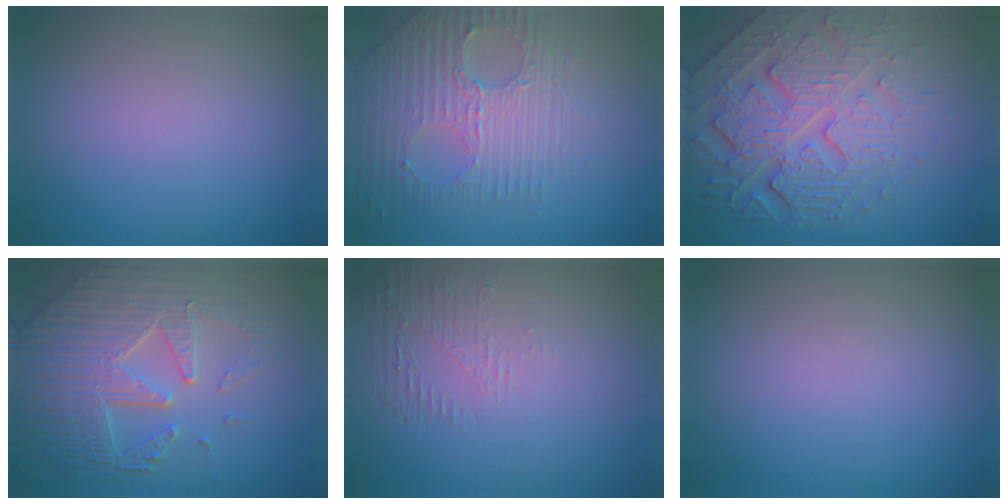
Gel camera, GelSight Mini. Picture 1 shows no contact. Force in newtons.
{"total": 7.1, "press": 4.8, "slide": 5.2}
{"total": 7.6, "press": 5.8, "slide": 4.8}
{"total": 8.1, "press": 6.0, "slide": 5.4}
{"total": 1.6, "press": 0.4, "slide": 1.6}
{"total": 0.0}